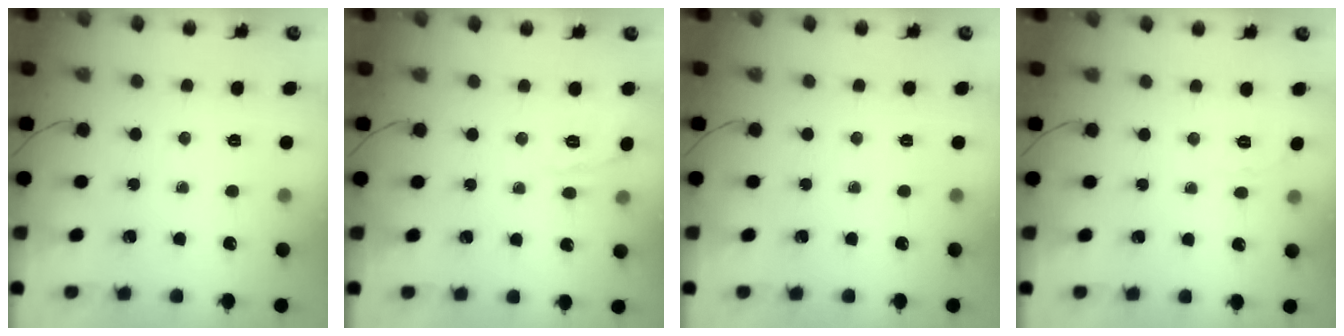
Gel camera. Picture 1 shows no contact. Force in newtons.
{"total": 9.8, "press": 9.6, "slide": 1.7}
{"total": 0.0}
{"total": 3.8, "press": 3.3, "slide": 1.9}